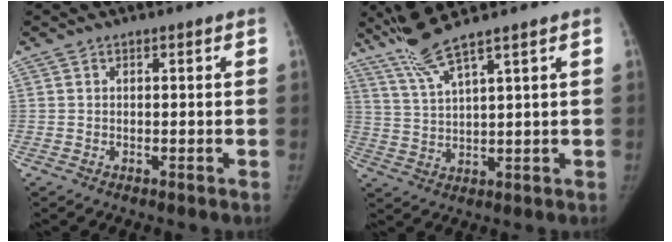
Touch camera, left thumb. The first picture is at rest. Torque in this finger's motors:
{"motor_torque": [0.97, 0.35, 0.78, -0.83, 0.08]}